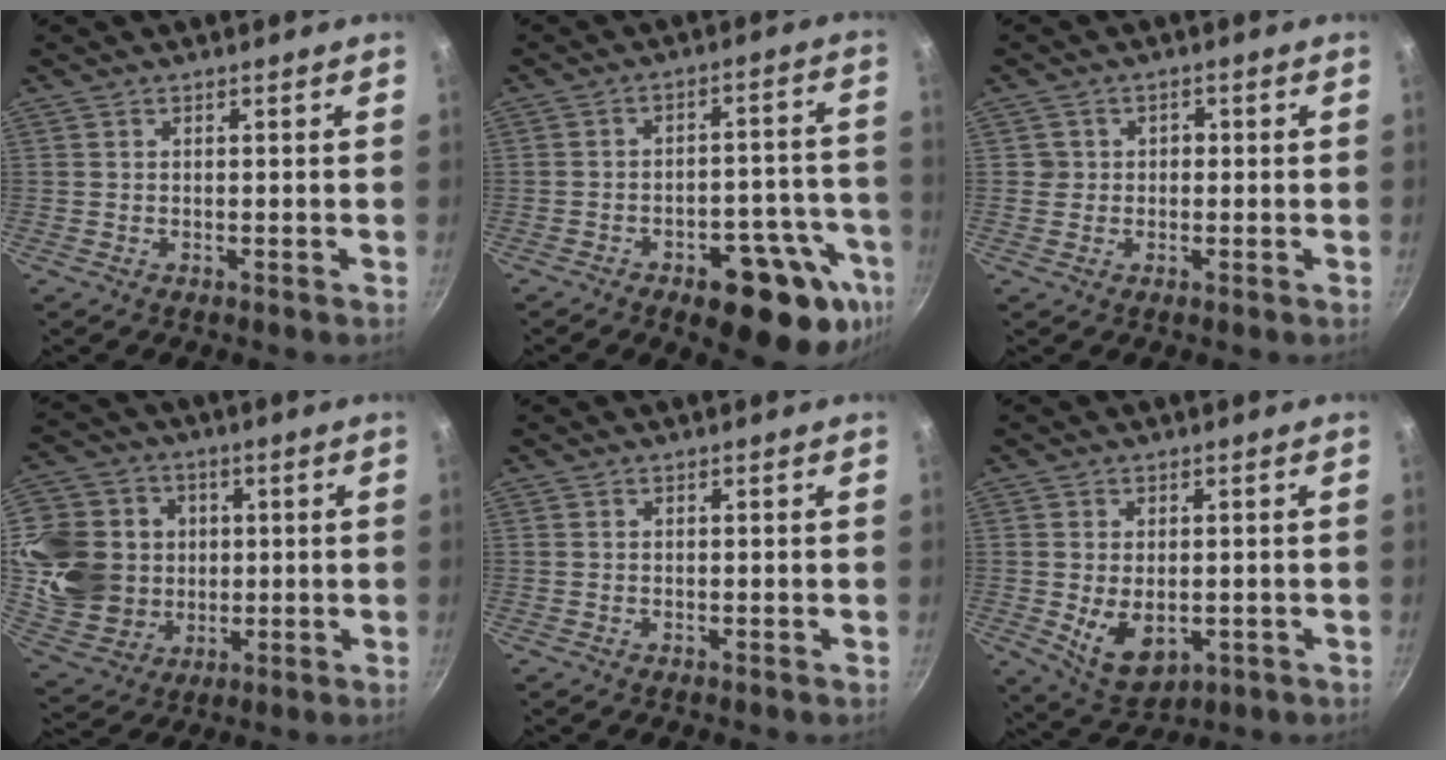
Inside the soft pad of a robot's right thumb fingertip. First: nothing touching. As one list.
[{"total": 17.7, "force": [-9.3, 7.7, 13.0], "torque": [-0.101, 0.046, -0.119]}, {"total": 2.7, "force": [-0.2, 2.6, 0.8], "torque": [0.010, 0.011, -0.005]}, {"total": 18.9, "force": [1.3, 16.5, 9.1], "torque": [-0.161, 0.007, 0.034]}, {"total": 0.0}, {"total": 8.2, "force": [-1.0, 5.3, 6.2], "torque": [-0.092, -0.016, 0.003]}]